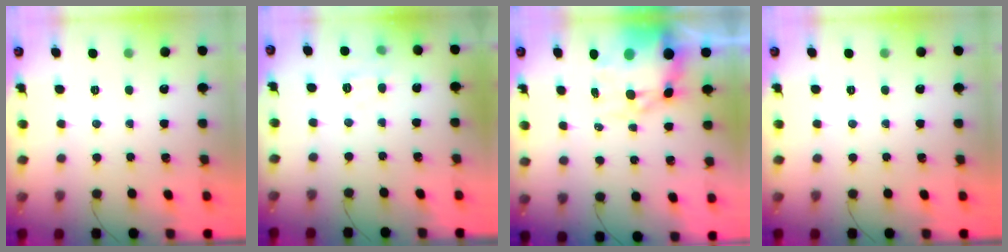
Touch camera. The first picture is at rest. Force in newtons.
{"total": 4.8, "press": 4.6, "slide": 1.2}
{"total": 12.6, "press": 12.2, "slide": 3.1}
{"total": 0.0}